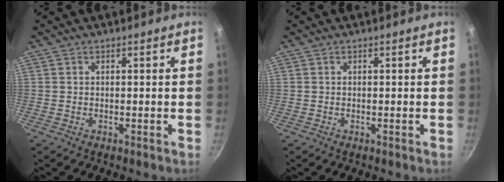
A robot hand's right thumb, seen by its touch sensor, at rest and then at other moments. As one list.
[{"total": 0.0}]